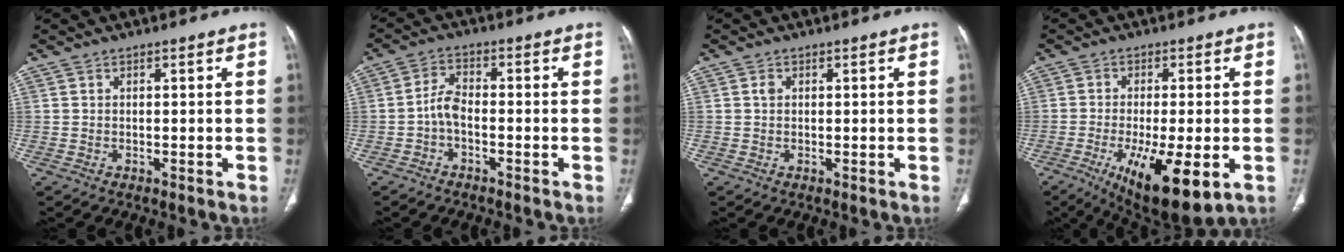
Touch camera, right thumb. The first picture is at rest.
{"total": 3.7, "force": [-1.5, 1.8, 2.9], "torque": [-0.053, 0.021, -0.034]}
{"total": 0.8, "force": [0.2, 0.7, 0.5], "torque": [-0.008, 0.002, 0.003]}
{"total": 15.0, "force": [-5.4, 4.5, 13.2], "torque": [-0.210, -0.018, -0.072]}